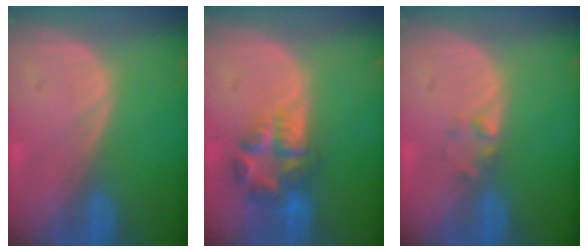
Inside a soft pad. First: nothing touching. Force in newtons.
{"total": 6.8, "press": 6.3, "slide": 2.6}
{"total": 1.4, "press": 1.3, "slide": 0.2}